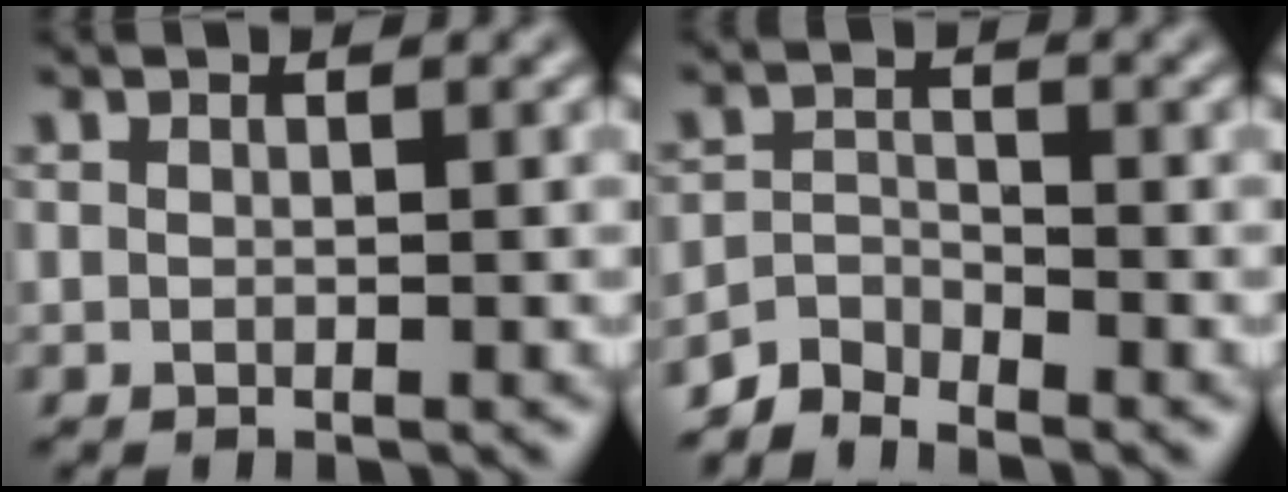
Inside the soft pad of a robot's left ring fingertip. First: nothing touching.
{"total": 2.6, "force": [-2.5, 0.6, 0.2], "torque": [-0.001, 0.006, -0.058]}